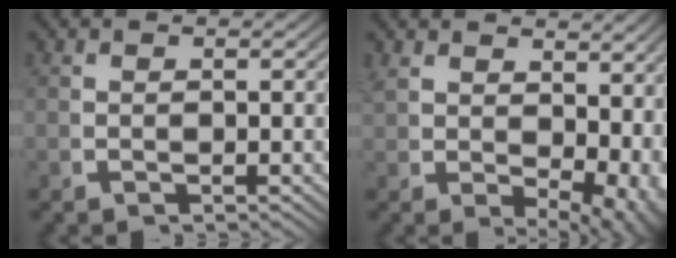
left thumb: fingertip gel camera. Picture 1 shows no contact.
{"total": 5.4, "force": [1.0, 3.2, 4.3], "torque": [-0.063, -0.027, 0.040]}